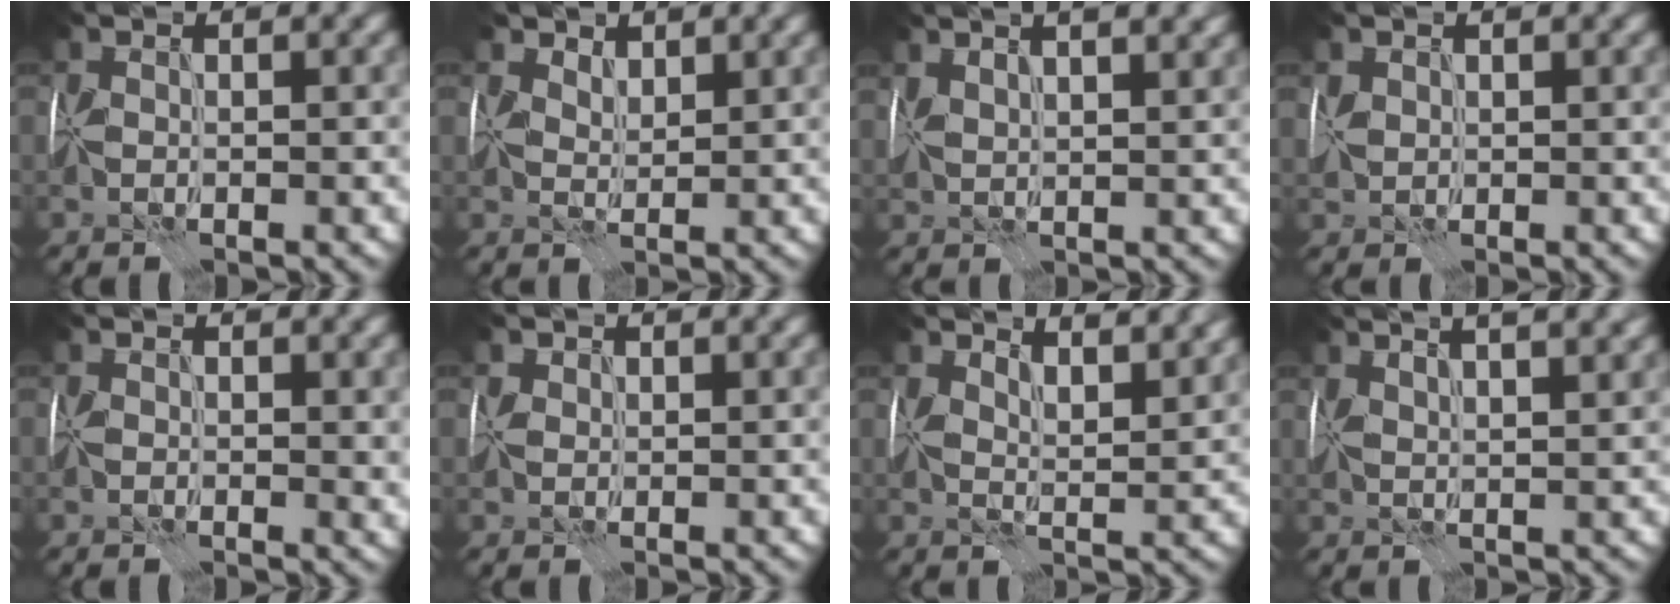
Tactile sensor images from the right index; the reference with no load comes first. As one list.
[{"total": 2.3, "force": [1.9, 1.1, 0.7], "torque": [-0.014, -0.013, 0.037]}, {"total": 8.7, "force": [5.0, 4.0, 6.0], "torque": [-0.088, 0.044, 0.062]}, {"total": 1.0, "force": [0.6, 0.7, 0.3], "torque": [-0.014, 0.001, 0.014]}, {"total": 1.4, "force": [0.5, 0.8, 1.1], "torque": [-0.017, -0.004, 0.009]}, {"total": 1.2, "force": [0.8, 0.8, 0.1], "torque": [-0.003, 0.001, 0.013]}, {"total": 6.0, "force": [4.5, 1.9, 3.5], "torque": [-0.044, 0.009, 0.056]}, {"total": 9.6, "force": [5.9, 3.8, 6.5], "torque": [-0.084, 0.049, 0.067]}]